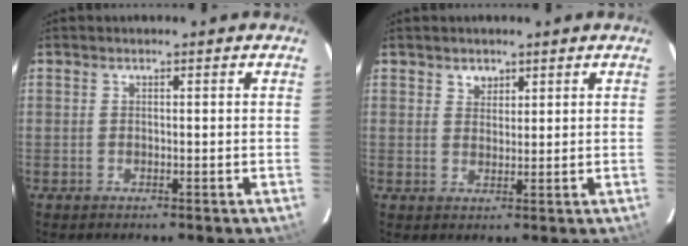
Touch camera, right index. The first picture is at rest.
{"total": 2.3, "force": [1.5, 1.6, 0.5], "torque": [-0.002, 0.005, 0.027]}